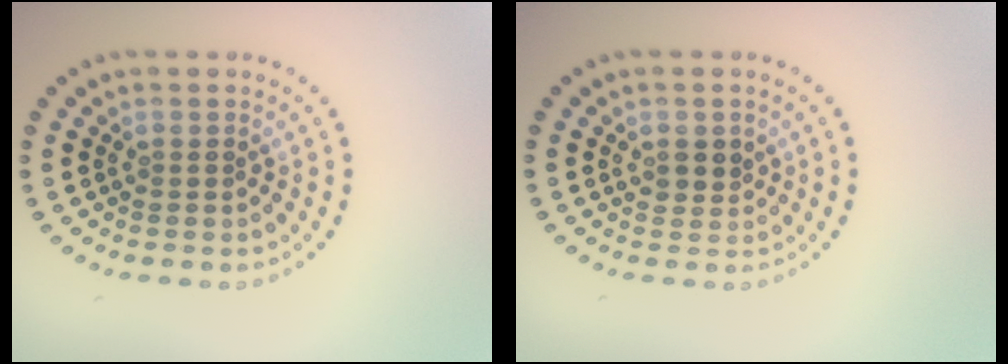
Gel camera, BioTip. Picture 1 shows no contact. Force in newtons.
{"total": 1.6, "press": 1.4, "slide": 0.8}